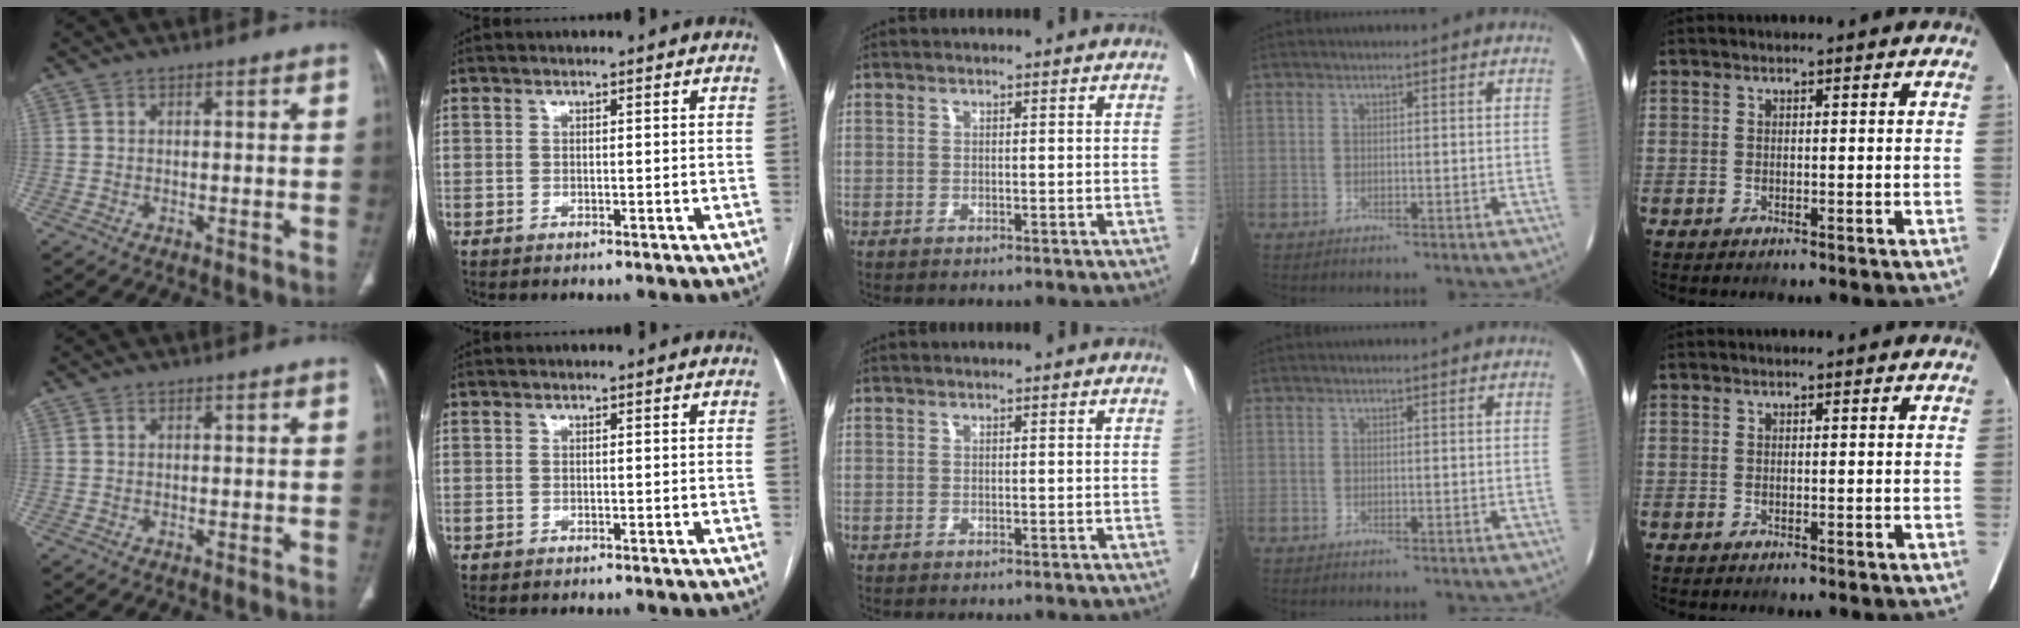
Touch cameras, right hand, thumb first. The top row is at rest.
{}